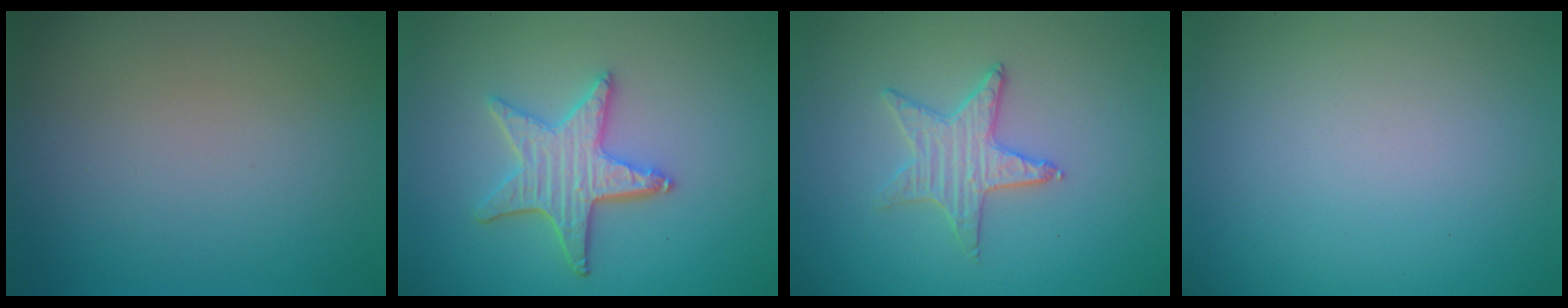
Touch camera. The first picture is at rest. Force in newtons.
{"total": 4.1, "press": 3.6, "slide": 1.8}
{"total": 1.9, "press": 1.9, "slide": 0.2}
{"total": 0.0}